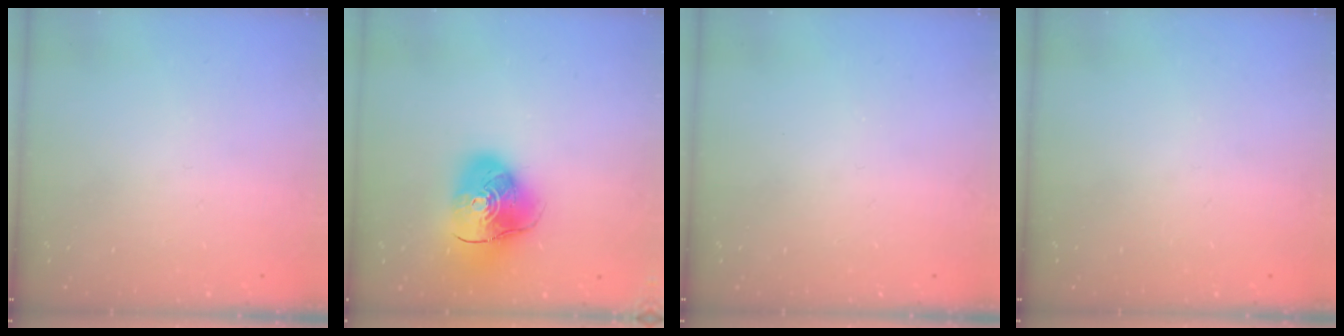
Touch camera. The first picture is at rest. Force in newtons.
{"total": 12.7, "press": 12.6, "slide": 2.0}
{"total": 0.0}
{"total": 0.0}